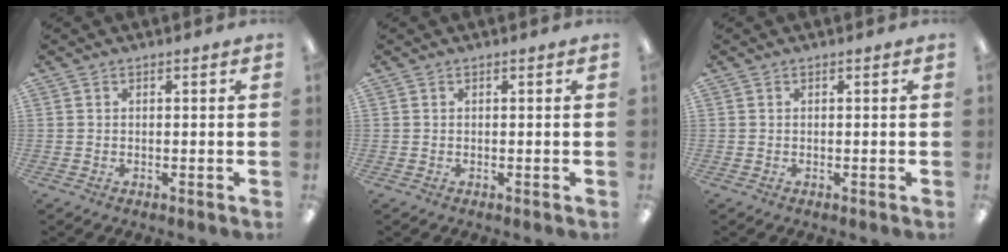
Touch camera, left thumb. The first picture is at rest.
{"total": 0.0}
{"total": 0.0}